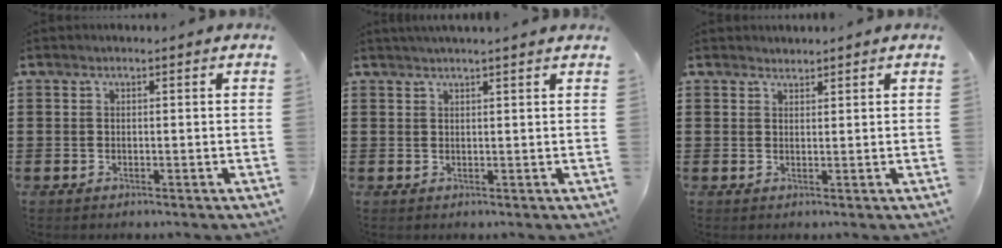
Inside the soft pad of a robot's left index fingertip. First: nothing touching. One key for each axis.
{"total": 1.5, "fx": 1.4, "fy": -0.3, "fz": 0.5, "tx": -0.010, "ty": 0.001, "tz": 0.026}
{"total": 1.3, "fx": 1.2, "fy": 0.2, "fz": -0.2, "tx": 0.002, "ty": 0.001, "tz": 0.025}